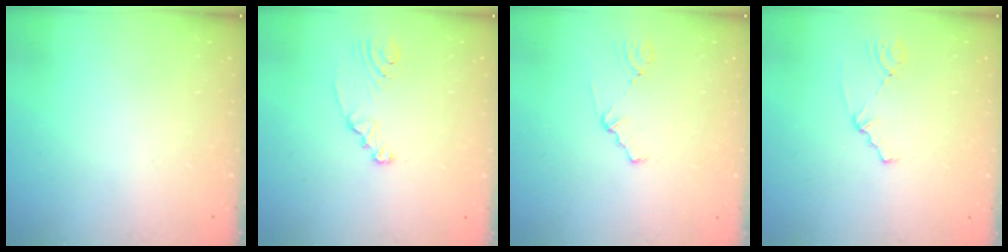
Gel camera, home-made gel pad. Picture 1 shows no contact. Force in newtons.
{"total": 2.4, "press": 2.4, "slide": 0.2}
{"total": 1.3, "press": 1.3, "slide": 0.3}
{"total": 1.5, "press": 1.5, "slide": 0.2}